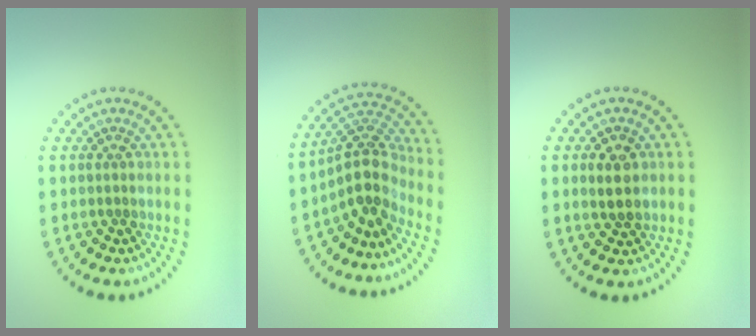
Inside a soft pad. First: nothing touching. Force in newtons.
{"total": 4.1, "press": 3.1, "slide": 2.6}
{"total": 2.4, "press": 2.4, "slide": 0.3}